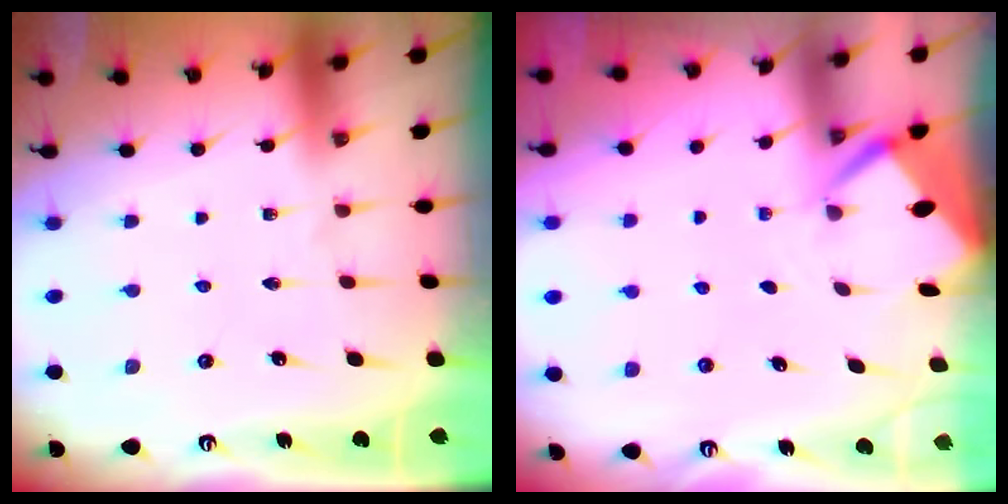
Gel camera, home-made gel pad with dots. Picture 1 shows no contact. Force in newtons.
{"total": 2.6, "press": 2.6, "slide": 0.3}